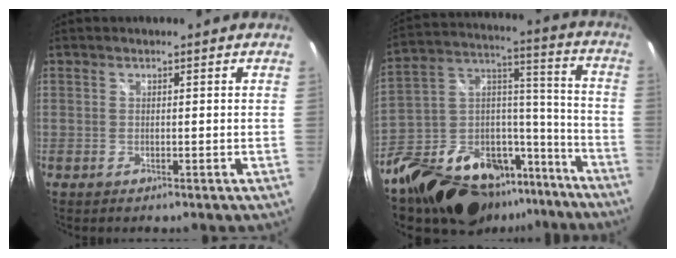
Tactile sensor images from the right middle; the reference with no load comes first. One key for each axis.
{"total": 26.9, "fx": -19.0, "fy": 14.6, "fz": 12.2, "tx": -0.245, "ty": 0.062, "tz": -0.286}